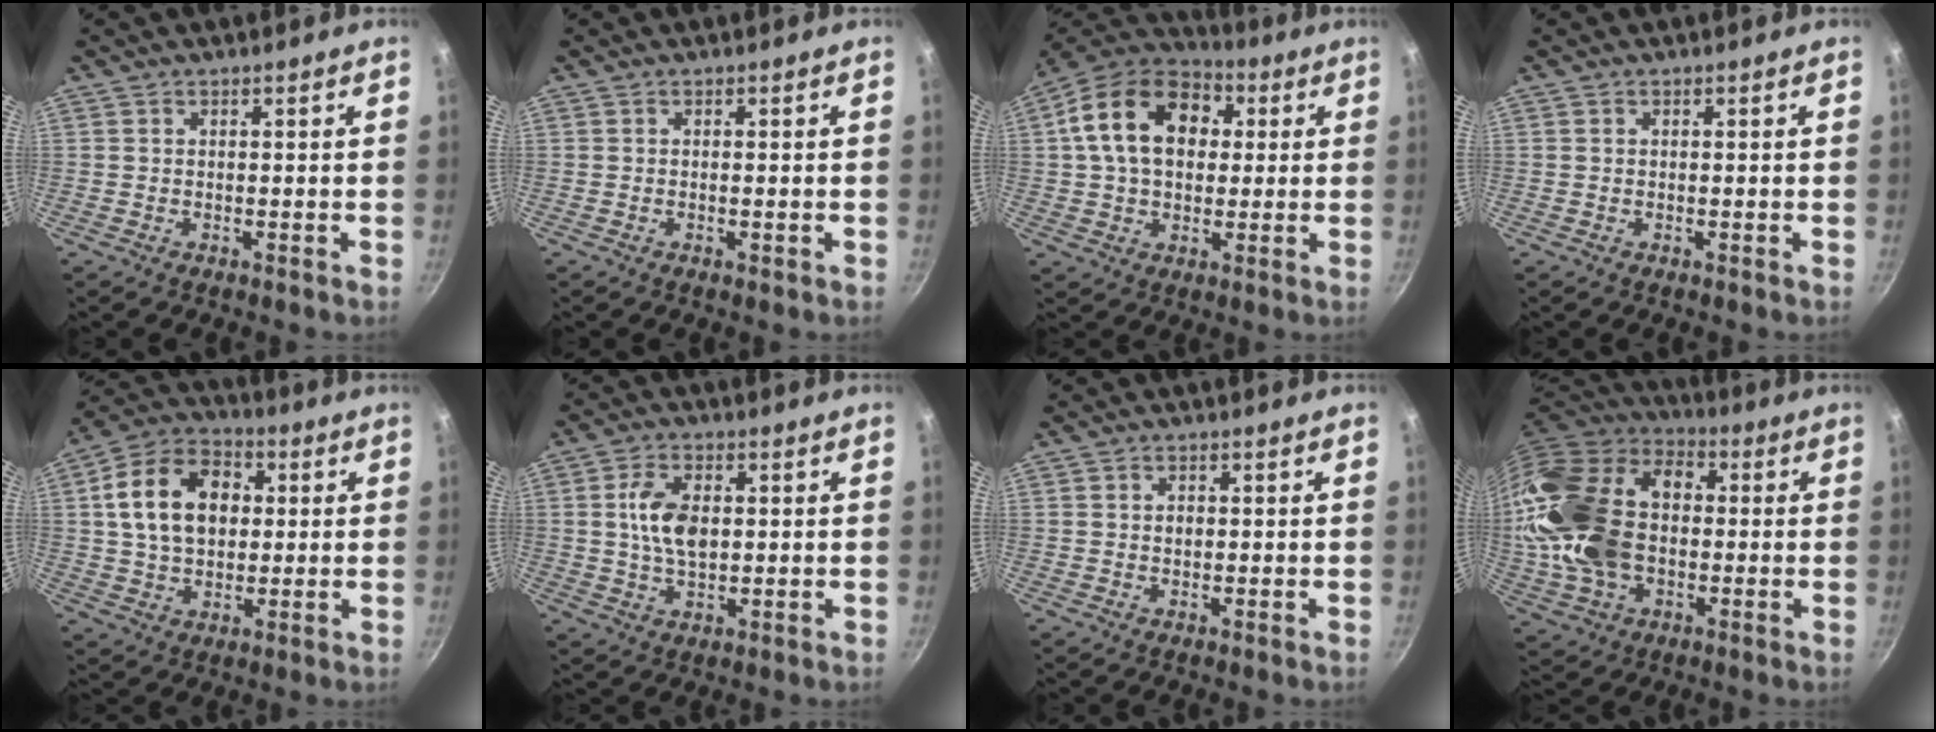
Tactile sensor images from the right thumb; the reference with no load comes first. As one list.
[{"total": 0.9, "force": [-0.2, 0.3, 0.8], "torque": [-0.014, 0.001, -0.004]}, {"total": 18.2, "force": [3.7, 12.9, 12.3], "torque": [-0.189, 0.025, 0.048]}, {"total": 0.0}, {"total": 15.8, "force": [2.6, 11.3, 10.7], "torque": [-0.158, 0.019, 0.034]}, {"total": 8.6, "force": [1.0, 5.2, 6.8], "torque": [-0.114, 0.003, 0.017]}, {"total": 1.6, "force": [0.1, 1.2, 1.0], "torque": [-0.014, 0.003, 0.001]}, {"total": 24.4, "force": [-0.2, 16.7, 17.7], "torque": [-0.335, 0.036, -0.003]}]